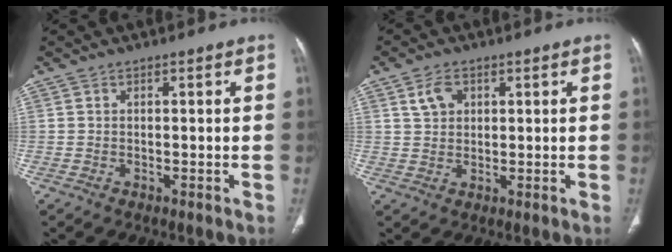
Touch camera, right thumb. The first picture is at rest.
{"total": 4.1, "force": [1.7, 2.9, 2.2], "torque": [-0.031, -0.001, 0.037]}